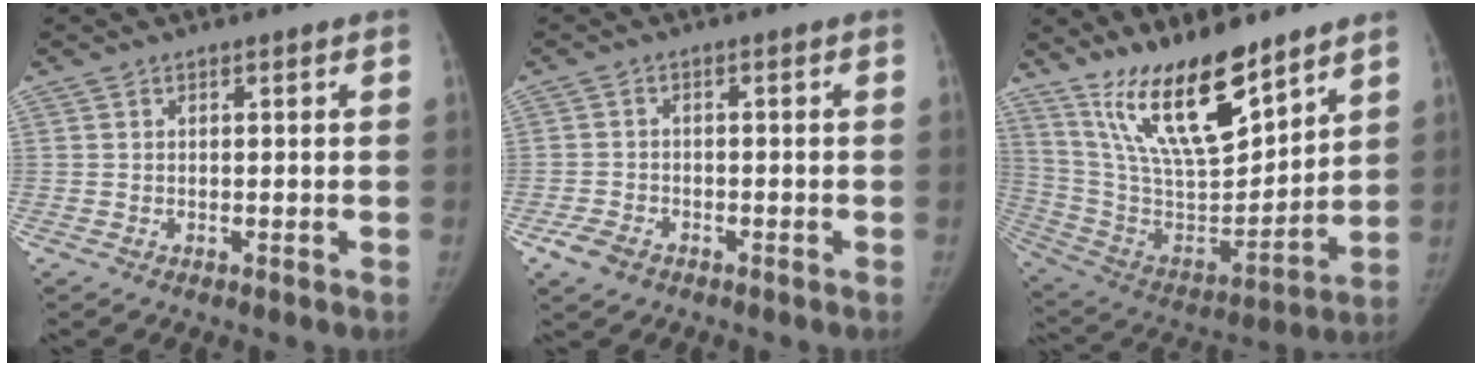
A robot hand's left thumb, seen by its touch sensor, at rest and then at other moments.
{"total": 4.0, "force": [-2.4, 2.6, 1.9], "torque": [-0.041, 0.008, -0.040]}
{"total": 20.9, "force": [14.8, 6.8, 13.0], "torque": [-0.186, -0.090, 0.279]}